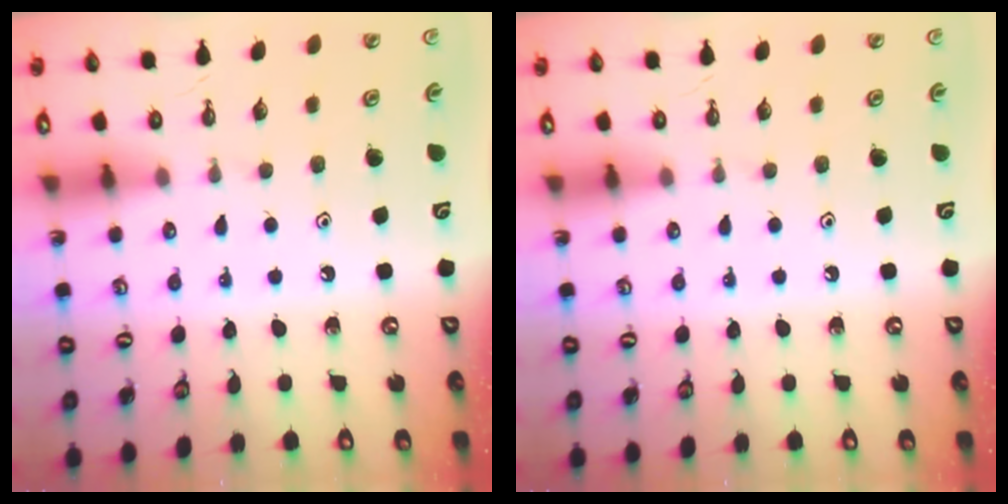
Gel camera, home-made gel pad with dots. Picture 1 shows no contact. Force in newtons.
{"total": 0.0}